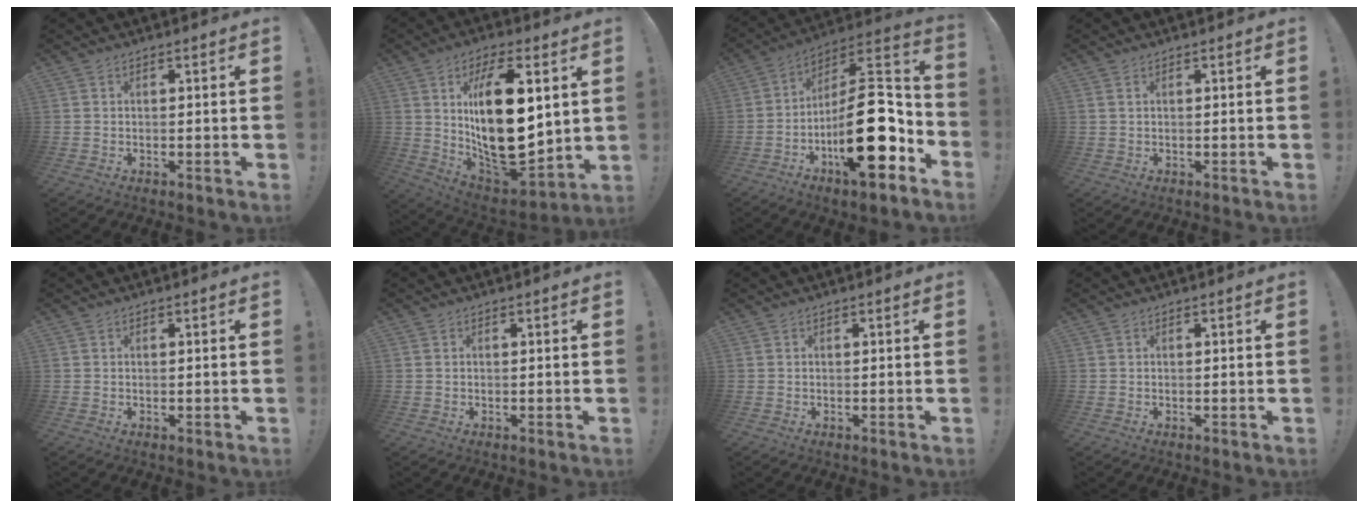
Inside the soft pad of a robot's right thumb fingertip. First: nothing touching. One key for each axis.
{"total": 24.0, "fx": 4.4, "fy": 11.5, "fz": 20.7, "tx": -0.359, "ty": -0.037, "tz": 0.078}
{"total": 26.1, "fx": -6.6, "fy": 10.6, "fz": 23.0, "tx": -0.368, "ty": 0.038, "tz": -0.098}
{"total": 0.8, "fx": 0.4, "fy": 0.2, "fz": 0.6, "tx": -0.012, "ty": 0.001, "tz": 0.008}
{"total": 0.0}
{"total": 0.0}
{"total": 0.0}
{"total": 0.0}